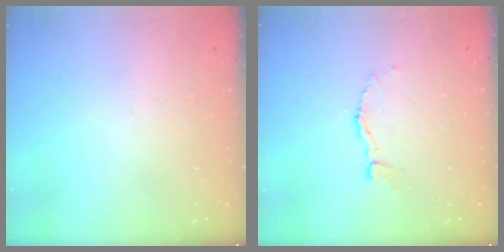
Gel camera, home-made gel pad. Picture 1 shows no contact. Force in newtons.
{"total": 5.1, "press": 5.1, "slide": 0.2}